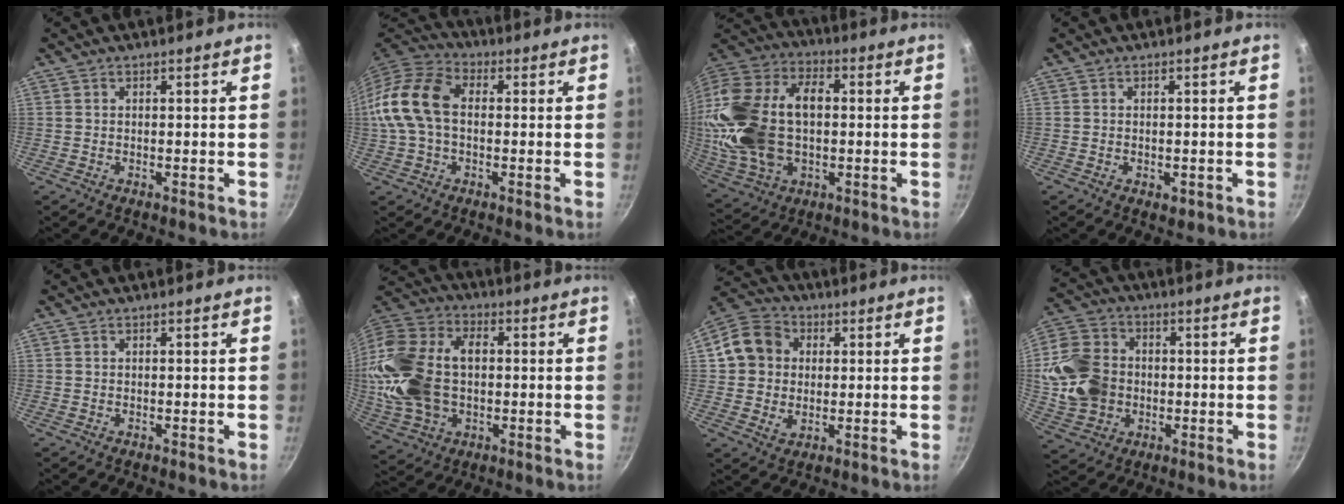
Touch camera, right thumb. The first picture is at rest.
{"total": 14.0, "force": [0.4, 9.3, 10.4], "torque": [-0.192, 0.036, -0.009]}
{"total": 26.2, "force": [0.5, 16.8, 20.1], "torque": [-0.401, 0.029, 0.013]}
{"total": 1.9, "force": [-0.6, 1.2, 1.3], "torque": [-0.017, -0.003, -0.008]}
{"total": 0.0}
{"total": 22.0, "force": [0.0, 15.0, 16.1], "torque": [-0.311, 0.030, 0.003]}
{"total": 10.9, "force": [1.9, 9.5, 5.2], "torque": [-0.069, 0.008, 0.019]}
{"total": 14.7, "force": [-0.5, 11.8, 8.7], "torque": [-0.153, 0.017, -0.009]}